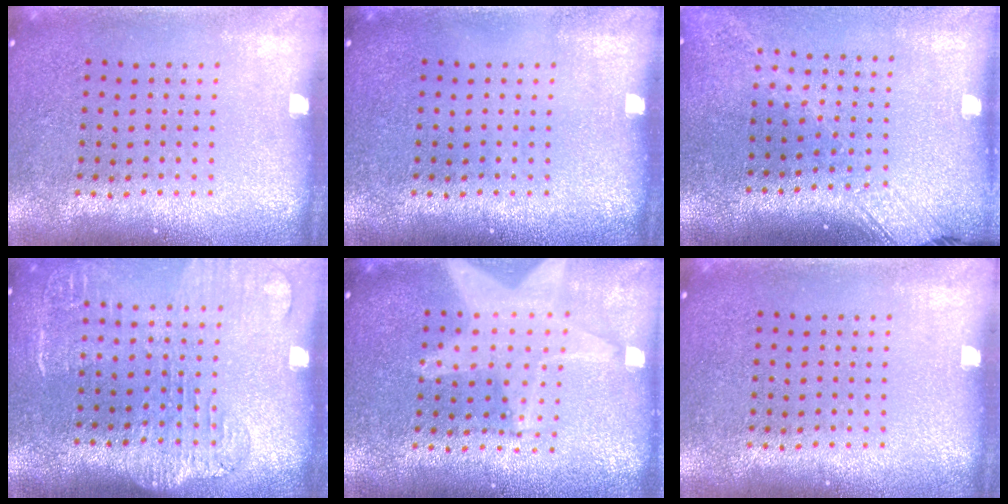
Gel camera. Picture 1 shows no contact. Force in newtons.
{"total": 0.0}
{"total": 2.1, "press": 1.6, "slide": 1.4}
{"total": 1.7, "press": 1.5, "slide": 0.8}
{"total": 2.0, "press": 1.7, "slide": 1.1}
{"total": 0.0}